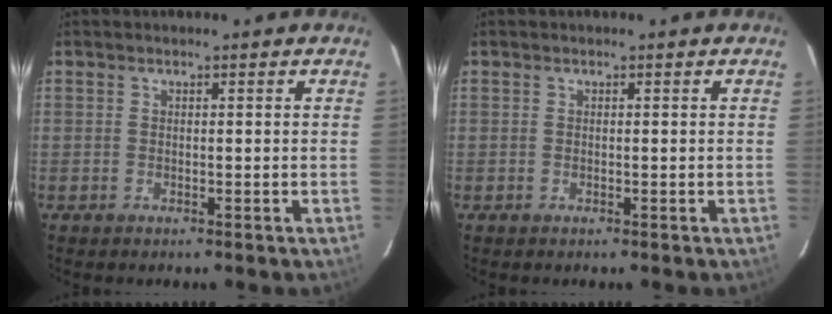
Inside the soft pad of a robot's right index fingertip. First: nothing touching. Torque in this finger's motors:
{"motor_torque": [0.01, 0.02, 0.03, 0.01]}